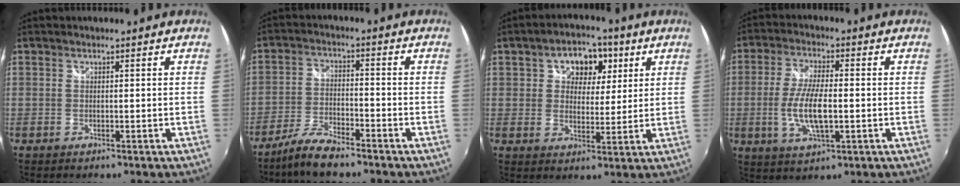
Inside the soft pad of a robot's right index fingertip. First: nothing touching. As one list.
[{"total": 7.4, "force": [-6.0, 1.6, 3.9], "torque": [-0.094, -0.004, -0.117]}, {"total": 8.8, "force": [3.3, 6.5, 5.0], "torque": [-0.083, 0.019, 0.049]}, {"total": 9.3, "force": [-1.5, 3.1, 8.6], "torque": [-0.176, -0.004, -0.029]}]